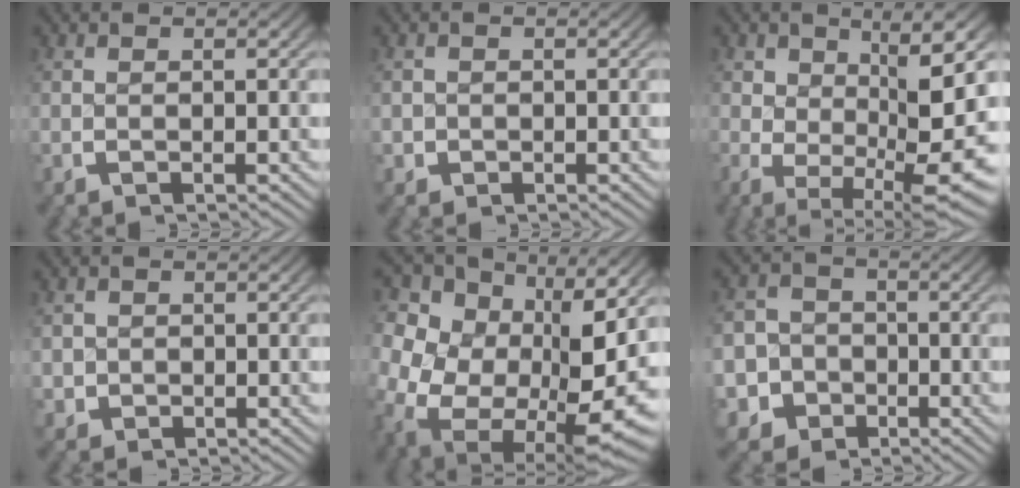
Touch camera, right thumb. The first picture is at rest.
{"total": 1.1, "force": [-0.4, 1.0, 0.1], "torque": [-0.003, -0.007, -0.006]}
{"total": 9.3, "force": [-1.2, 4.2, 8.2], "torque": [-0.129, -0.044, 0.010]}
{"total": 2.2, "force": [-0.4, 2.1, 0.5], "torque": [-0.017, -0.015, 0.000]}
{"total": 18.1, "force": [-2.9, 13.5, 11.8], "torque": [-0.278, -0.097, -0.011]}
{"total": 11.5, "force": [-4.5, 10.0, 3.6], "torque": [-0.074, -0.049, -0.076]}